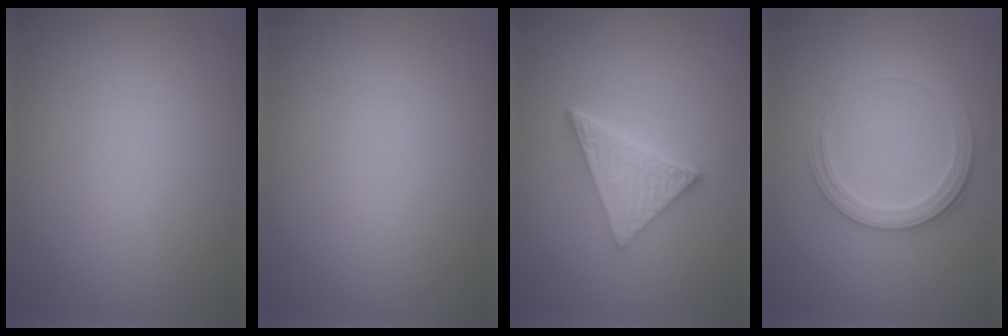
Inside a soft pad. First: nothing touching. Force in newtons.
{"total": 0.0}
{"total": 5.0, "press": 3.7, "slide": 3.4}
{"total": 2.8, "press": 2.6, "slide": 0.8}